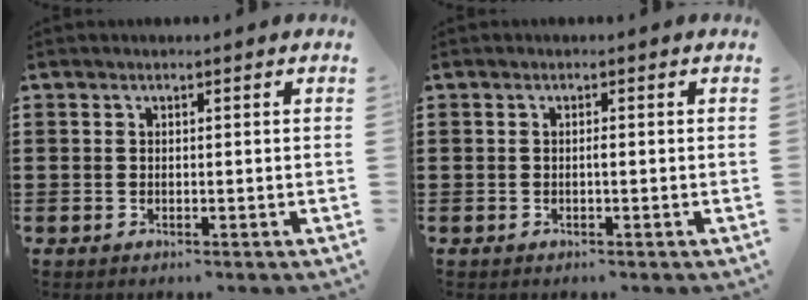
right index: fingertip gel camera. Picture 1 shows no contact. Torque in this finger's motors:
{"motor_torque": [0.12, -0.29, 0.00, 0.03]}